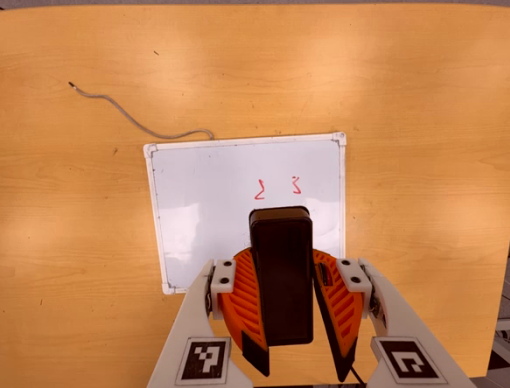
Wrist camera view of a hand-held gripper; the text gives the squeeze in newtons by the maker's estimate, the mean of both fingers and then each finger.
{"total": 9.8, "left": 9.3, "right": 10.2}